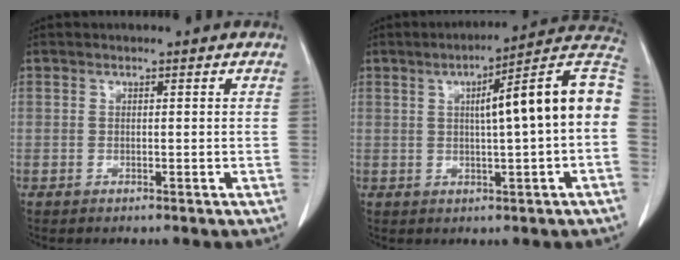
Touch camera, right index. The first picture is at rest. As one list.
[{"total": 14.3, "force": [1.3, 0.5, 14.2], "torque": [-0.193, 0.035, 0.012]}]